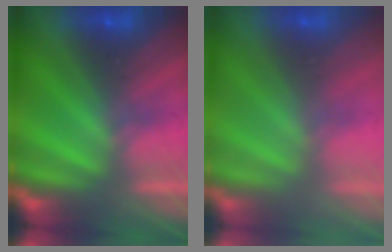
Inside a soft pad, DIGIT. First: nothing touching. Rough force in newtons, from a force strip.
{"total": 2.6}